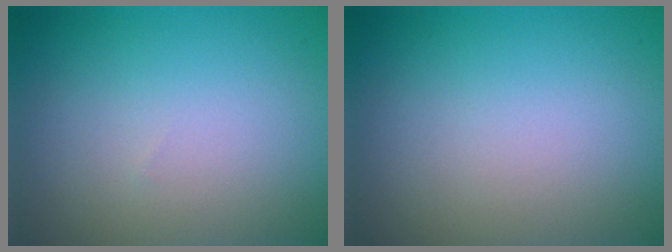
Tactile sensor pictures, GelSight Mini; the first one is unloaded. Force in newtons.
{"total": 0.0}